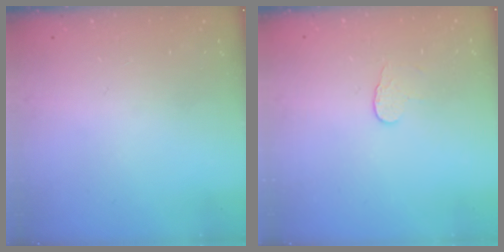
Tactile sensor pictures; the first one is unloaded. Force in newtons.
{"total": 3.1, "press": 3.1, "slide": 0.3}